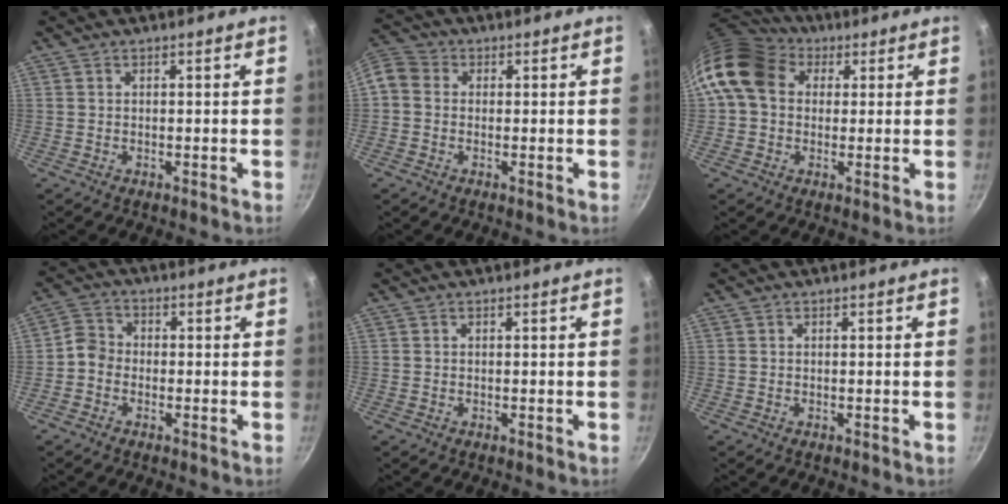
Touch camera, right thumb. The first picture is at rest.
{"total": 6.7, "force": [-0.1, 5.8, 3.2], "torque": [-0.062, 0.021, -0.021]}
{"total": 13.3, "force": [3.7, 10.5, 7.3], "torque": [-0.118, 0.019, 0.049]}
{"total": 3.9, "force": [-1.3, 3.3, 1.6], "torque": [-0.015, 0.020, -0.038]}
{"total": 0.0}
{"total": 0.0}